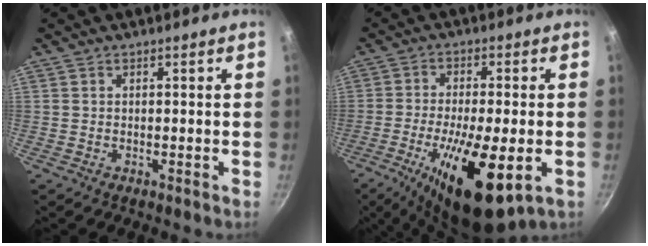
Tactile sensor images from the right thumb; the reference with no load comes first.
{"total": 16.8, "force": [-5.6, 5.3, 15.0], "torque": [-0.261, -0.001, -0.089]}